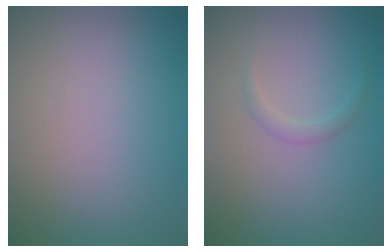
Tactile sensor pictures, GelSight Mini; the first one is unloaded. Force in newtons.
{"total": 1.0, "press": 1.0, "slide": 0.1}